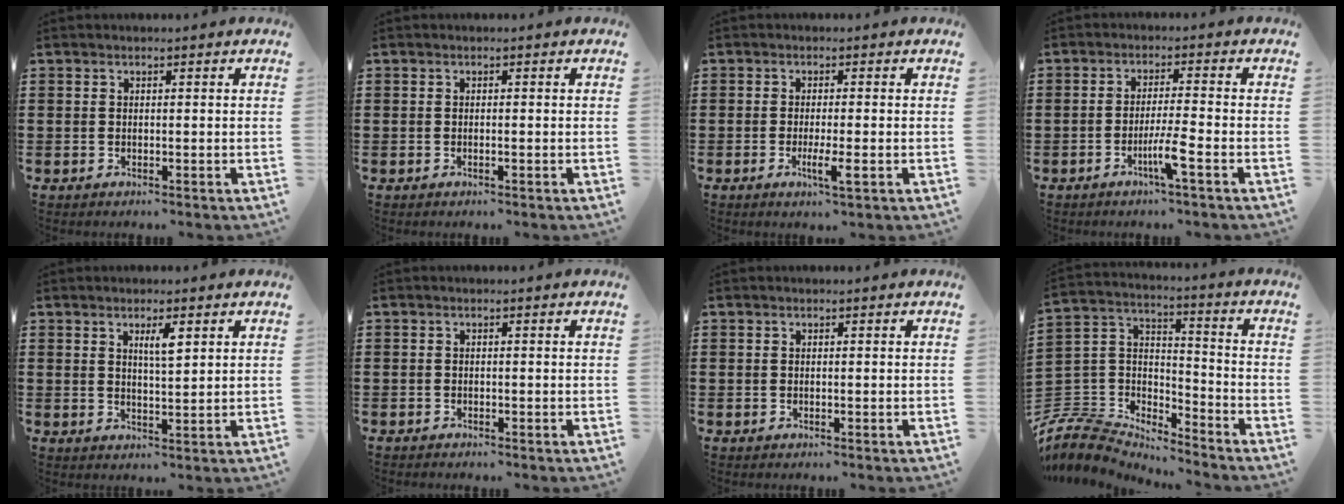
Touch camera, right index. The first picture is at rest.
{"total": 0.0}
{"total": 3.7, "force": [-1.4, 0.5, 3.4], "torque": [-0.063, -0.009, -0.025]}
{"total": 4.7, "force": [-2.2, -0.2, 4.1], "torque": [-0.076, -0.012, -0.042]}
{"total": 3.0, "force": [1.5, 0.6, 2.6], "torque": [-0.044, 0.000, 0.022]}
{"total": 0.5, "force": [-0.5, 0.1, 0.0], "torque": [-0.001, 0.000, -0.011]}
{"total": 0.0}
{"total": 7.1, "force": [-6.4, 2.9, 1.1], "torque": [-0.065, -0.012, -0.135]}